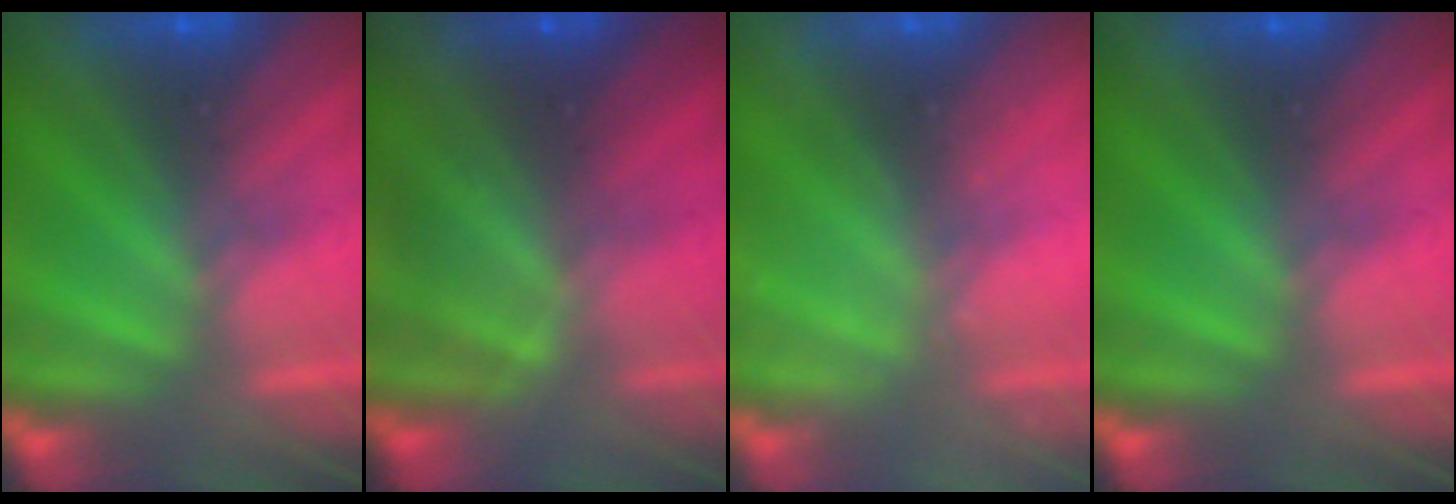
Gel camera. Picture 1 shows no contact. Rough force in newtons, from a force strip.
{"total": 1.7}
{"total": 2.2}
{"total": 0.0}